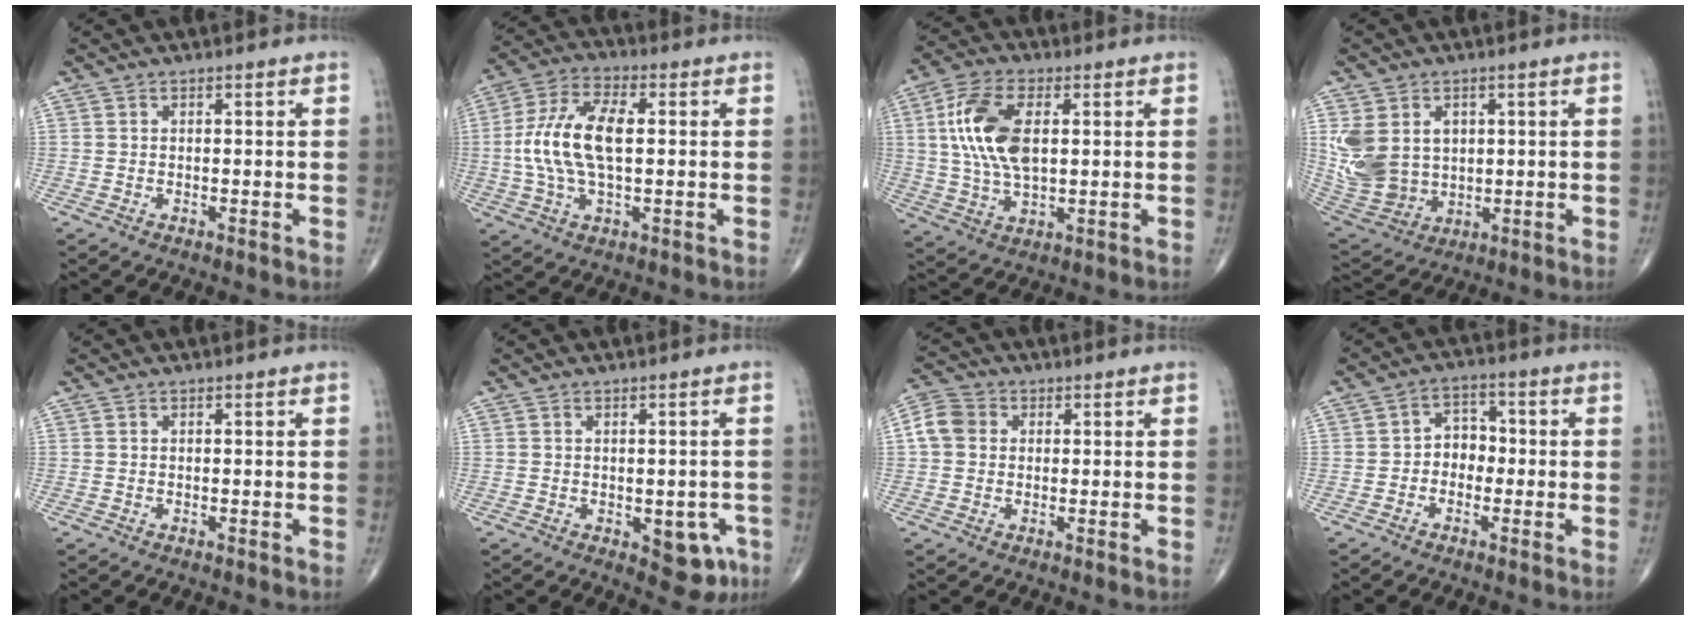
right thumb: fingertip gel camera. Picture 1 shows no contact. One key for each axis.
{"total": 13.1, "fx": 0.5, "fy": 6.1, "fz": 11.5, "tx": -0.245, "ty": 0.019, "tz": 0.007}
{"total": 13.6, "fx": 2.4, "fy": 7.1, "fz": 11.4, "tx": -0.232, "ty": 0.003, "tz": 0.047}
{"total": 12.9, "fx": 2.3, "fy": 10.0, "fz": 7.7, "tx": -0.148, "ty": -0.008, "tz": 0.070}
{"total": 0.0}
{"total": 6.7, "fx": -2.3, "fy": 3.6, "fz": 5.2, "tx": -0.031, "ty": 0.005, "tz": -0.018}
{"total": 5.6, "fx": 0.7, "fy": 4.8, "fz": 2.8, "tx": -0.049, "ty": 0.015, "tz": 0.005}
{"total": 5.0, "fx": -1.0, "fy": 4.0, "fz": 2.9, "tx": -0.017, "ty": 0.023, "tz": -0.031}